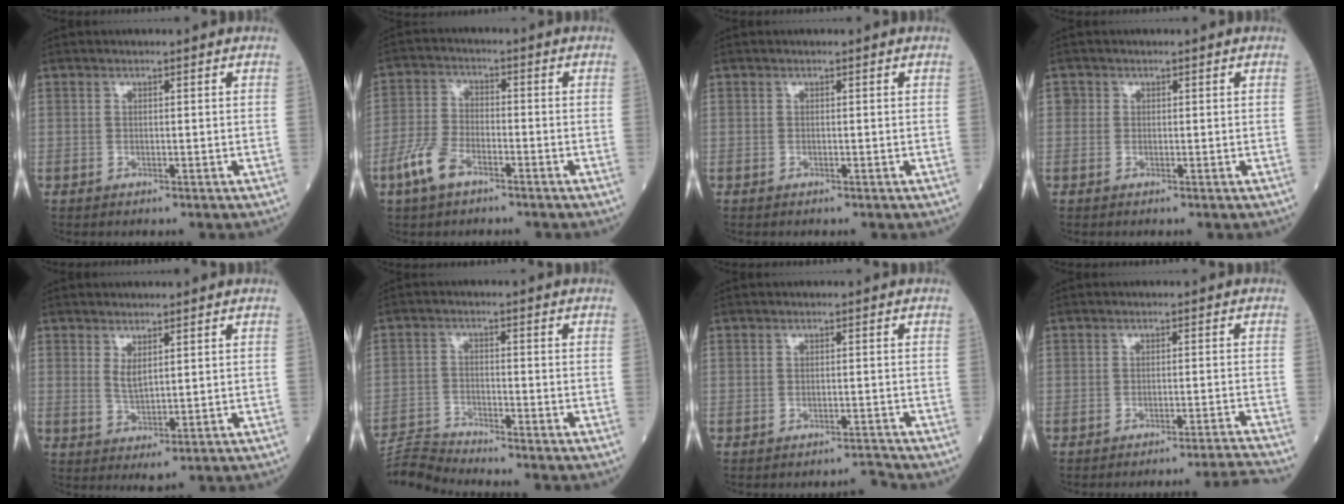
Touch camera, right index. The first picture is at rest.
{"total": 6.4, "force": [-4.0, 2.8, 4.3], "torque": [-0.106, -0.001, -0.081]}
{"total": 0.0}
{"total": 0.9, "force": [0.3, 0.8, 0.0], "torque": [0.006, 0.005, 0.004]}
{"total": 3.1, "force": [1.5, 0.8, 2.7], "torque": [-0.053, -0.013, 0.035]}
{"total": 5.4, "force": [-5.0, -2.0, -0.7], "torque": [-0.002, -0.013, -0.099]}
{"total": 1.3, "force": [-1.2, -0.3, -0.2], "torque": [0.008, -0.006, -0.015]}
{"total": 7.0, "force": [-6.2, -3.2, 0.5], "torque": [0.009, -0.009, -0.080]}